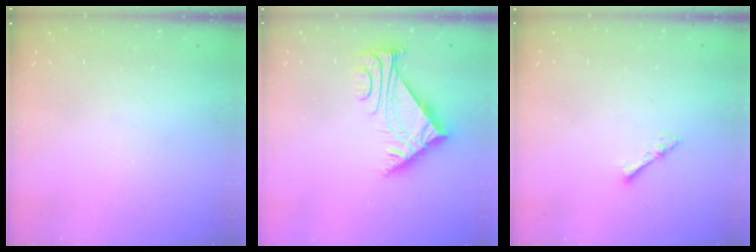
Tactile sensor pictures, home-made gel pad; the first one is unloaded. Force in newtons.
{"total": 6.2, "press": 6.2, "slide": 0.7}
{"total": 3.5, "press": 3.5, "slide": 0.6}